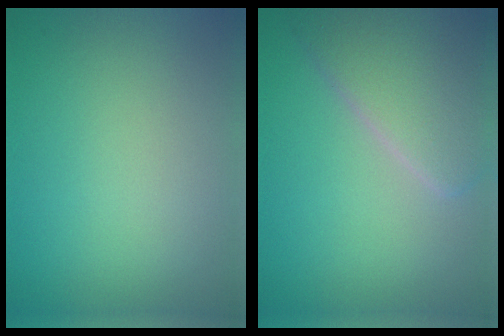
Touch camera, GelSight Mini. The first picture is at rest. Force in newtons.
{"total": 5.8, "press": 5.7, "slide": 0.3}